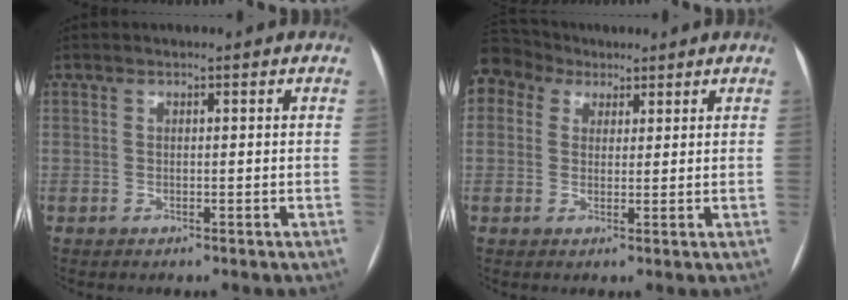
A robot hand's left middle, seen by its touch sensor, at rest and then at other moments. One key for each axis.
{"total": 7.0, "fx": 4.4, "fy": 5.2, "fz": 1.5, "tx": -0.037, "ty": 0.044, "tz": 0.086}